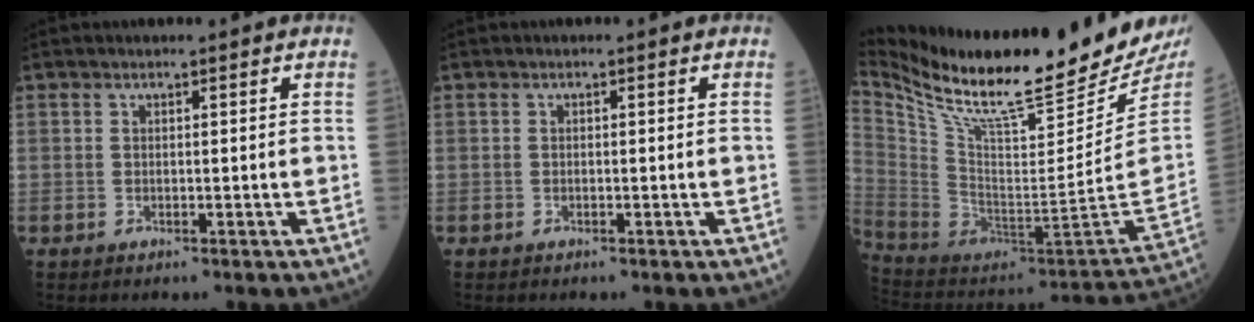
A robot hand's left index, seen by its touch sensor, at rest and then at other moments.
{"total": 0.0}
{"total": 29.3, "force": [24.5, 1.7, 15.9], "torque": [-0.290, -0.087, 0.385]}